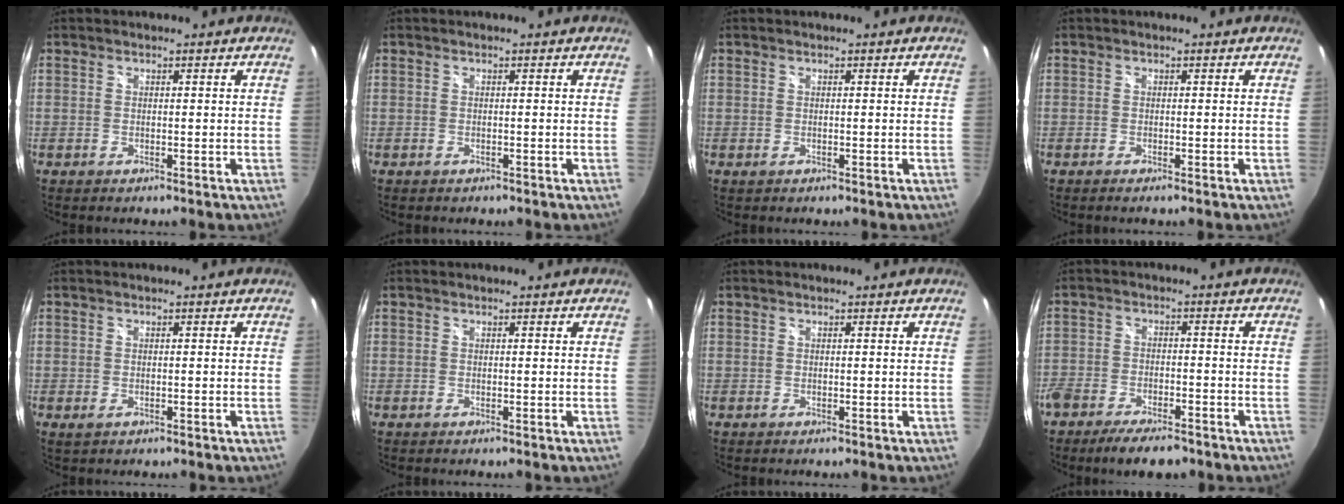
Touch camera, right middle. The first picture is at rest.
{"total": 0.6, "force": [-0.4, 0.4, 0.1], "torque": [-0.003, -0.003, -0.007]}
{"total": 0.0}
{"total": 0.7, "force": [-0.5, -0.1, 0.4], "torque": [-0.007, -0.002, -0.011]}
{"total": 1.1, "force": [-0.4, 0.7, 0.7], "torque": [-0.013, -0.004, -0.005]}
{"total": 0.0}
{"total": 0.0}
{"total": 9.6, "force": [-7.6, 3.1, 5.0], "torque": [-0.121, -0.021, -0.131]}